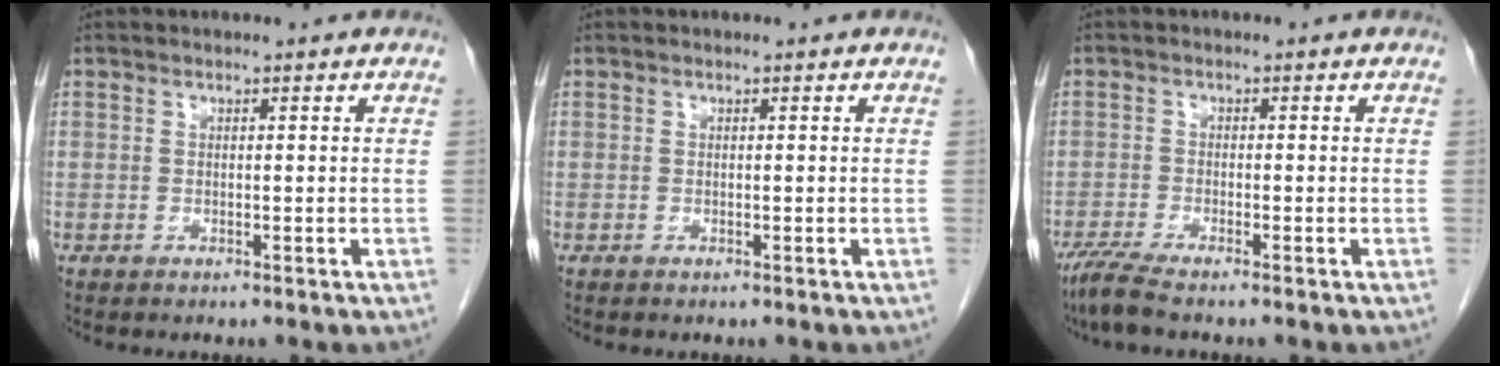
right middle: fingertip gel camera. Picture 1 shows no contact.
{"total": 0.0}
{"total": 3.6, "force": [-3.0, -0.2, 2.0], "torque": [-0.042, -0.011, -0.063]}